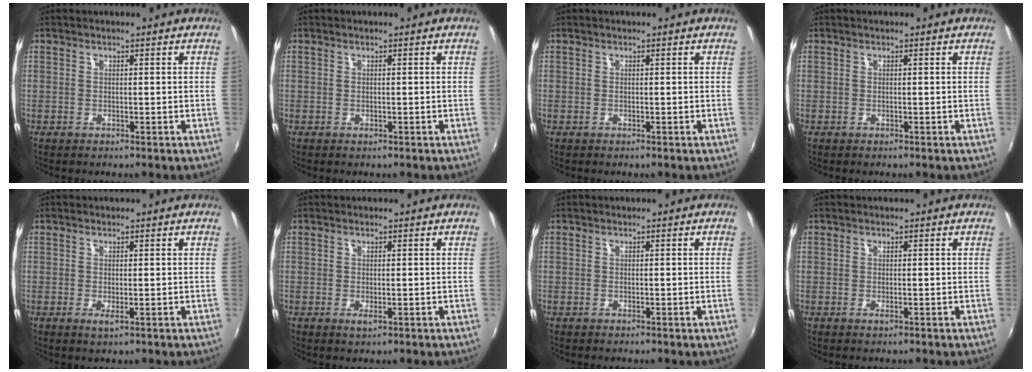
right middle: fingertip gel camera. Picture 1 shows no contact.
{"total": 0.0}
{"total": 0.0}
{"total": 0.0}
{"total": 1.2, "force": [-0.1, 0.1, 1.2], "torque": [-0.022, -0.003, -0.002]}
{"total": 1.1, "force": [-0.2, 0.3, 1.1], "torque": [-0.019, -0.002, -0.002]}
{"total": 0.0}
{"total": 0.5, "force": [-0.2, -0.1, 0.5], "torque": [-0.007, 0.003, -0.003]}